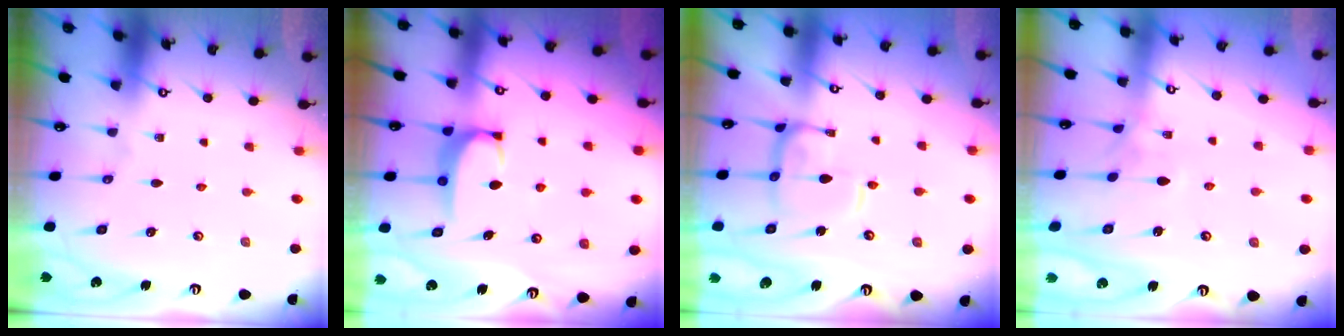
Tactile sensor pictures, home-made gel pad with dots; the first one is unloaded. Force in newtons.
{"total": 2.8, "press": 2.7, "slide": 0.4}
{"total": 7.5, "press": 7.4, "slide": 1.0}
{"total": 3.8, "press": 3.8, "slide": 0.2}